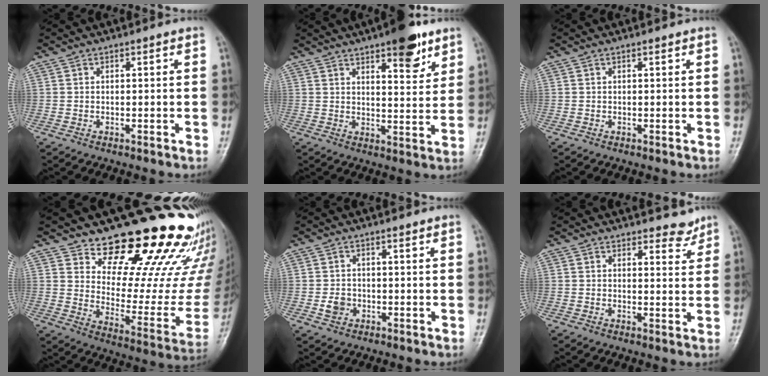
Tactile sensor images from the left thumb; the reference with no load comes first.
{"total": 9.8, "force": [6.3, 3.3, 6.8], "torque": [-0.073, -0.034, 0.088]}
{"total": 0.0}
{"total": 26.5, "force": [22.0, 9.1, 11.5], "torque": [-0.115, -0.177, 0.289]}
{"total": 2.8, "force": [-0.5, 2.4, 1.4], "torque": [-0.013, 0.003, -0.007]}
{"total": 3.2, "force": [2.9, 1.3, 0.3], "torque": [0.012, -0.027, 0.032]}